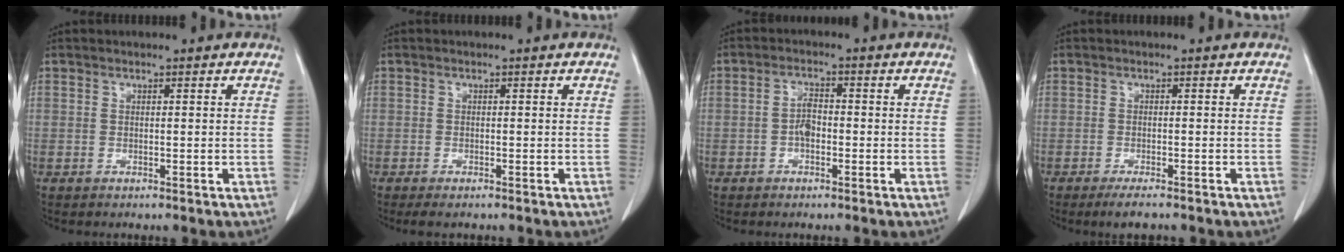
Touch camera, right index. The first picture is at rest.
{"total": 1.6, "force": [-1.3, 0.4, 0.9], "torque": [-0.015, -0.004, -0.015]}
{"total": 2.7, "force": [-0.7, 1.3, 2.3], "torque": [-0.040, 0.006, -0.015]}
{"total": 3.2, "force": [-2.5, 0.4, 2.0], "torque": [-0.031, -0.008, -0.038]}